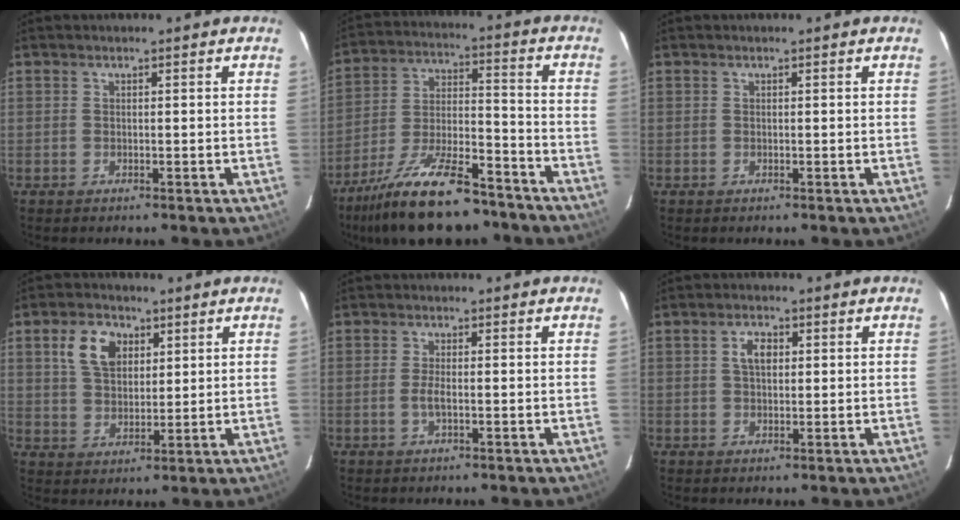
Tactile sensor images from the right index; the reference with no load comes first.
{"total": 20.5, "force": [-15.8, 6.3, 11.5], "torque": [-0.219, -0.015, -0.253]}
{"total": 0.0}
{"total": 8.3, "force": [3.5, 5.5, 5.2], "torque": [-0.100, 0.018, 0.066]}
{"total": 2.1, "force": [-0.6, 0.4, 2.0], "torque": [-0.040, -0.004, -0.012]}
{"total": 3.6, "force": [0.9, 2.1, 2.7], "torque": [-0.049, 0.010, 0.018]}